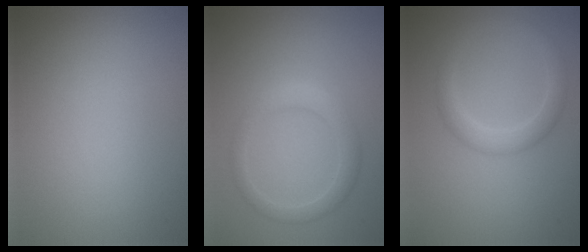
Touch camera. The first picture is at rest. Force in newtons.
{"total": 2.4, "press": 2.4, "slide": 0.1}
{"total": 2.4, "press": 2.4, "slide": 0.0}